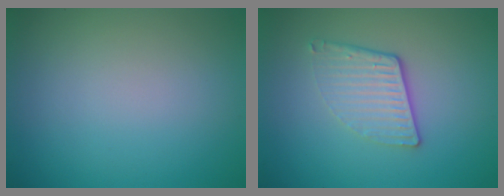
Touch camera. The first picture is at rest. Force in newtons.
{"total": 3.3, "press": 2.6, "slide": 2.1}